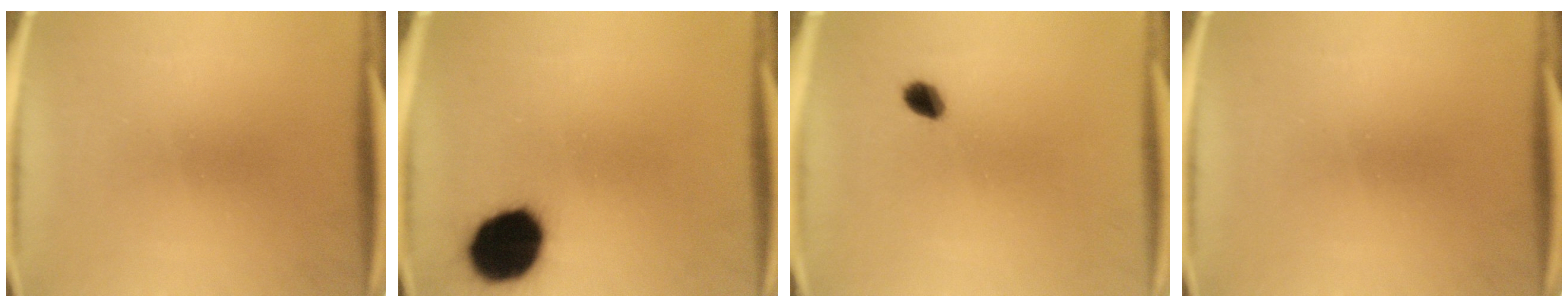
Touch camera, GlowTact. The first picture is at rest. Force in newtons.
{"total": 16.7}
{"total": 2.9}
{"total": 0.0}